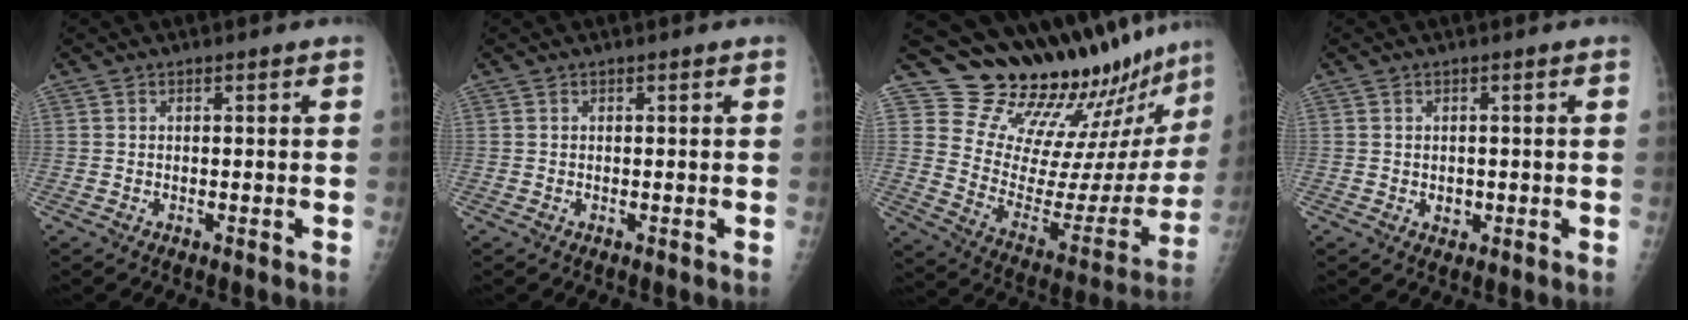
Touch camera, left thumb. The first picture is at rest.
{"total": 0.0}
{"total": 24.1, "force": [22.7, 3.5, 7.3], "torque": [-0.079, -0.209, 0.322]}
{"total": 1.4, "force": [0.1, 1.2, 0.8], "torque": [-0.009, -0.001, 0.006]}